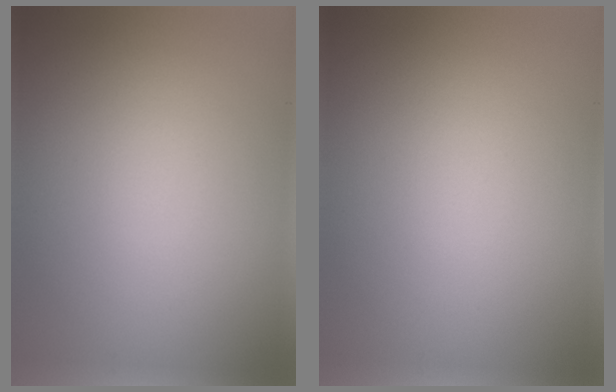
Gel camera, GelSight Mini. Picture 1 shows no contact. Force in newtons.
{"total": 0.0}